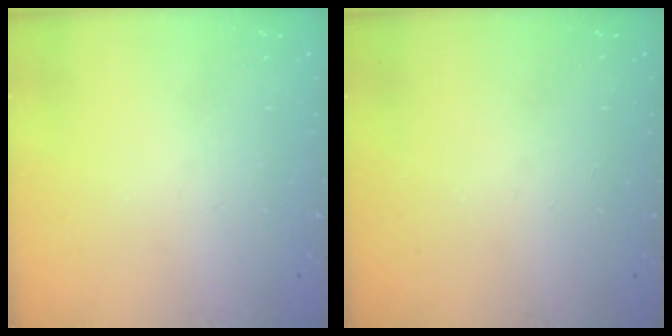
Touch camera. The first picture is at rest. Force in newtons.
{"total": 0.0}